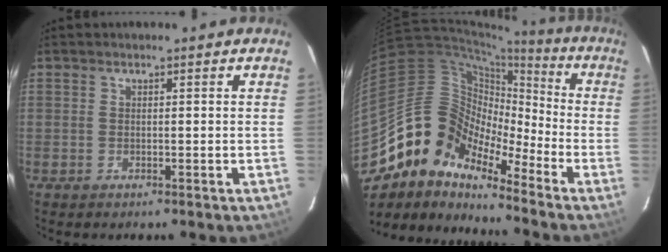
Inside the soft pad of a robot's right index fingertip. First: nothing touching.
{"total": 12.7, "force": [-10.0, 6.7, 4.0], "torque": [-0.064, 0.028, -0.217]}